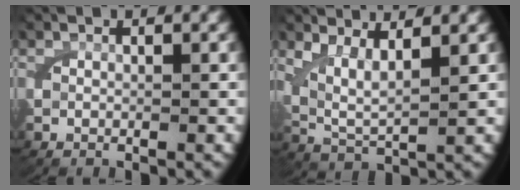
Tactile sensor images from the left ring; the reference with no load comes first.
{"total": 5.5, "force": [2.0, 3.1, 4.1], "torque": [-0.094, -0.023, 0.044]}